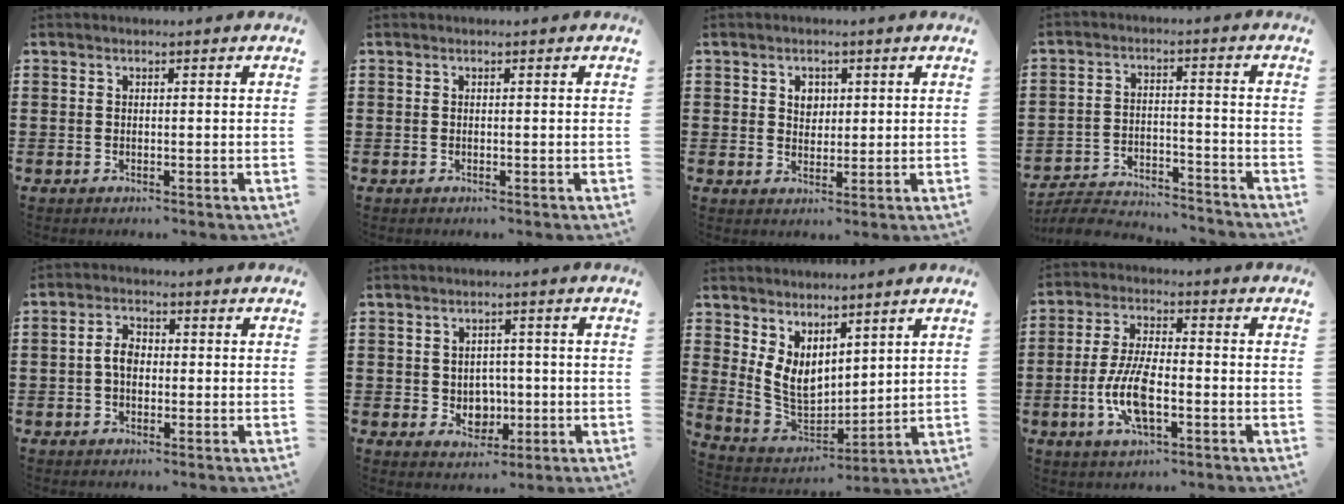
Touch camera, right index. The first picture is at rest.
{"total": 0.0}
{"total": 2.6, "force": [1.0, 2.1, 1.3], "torque": [-0.024, 0.006, 0.016]}
{"total": 5.3, "force": [-5.2, 0.8, 0.9], "torque": [-0.029, 0.006, -0.106]}
{"total": 3.6, "force": [-0.4, 2.3, 2.8], "torque": [-0.062, 0.004, -0.011]}
{"total": 4.0, "force": [-0.2, 3.5, 1.9], "torque": [-0.031, 0.002, -0.009]}
{"total": 5.8, "force": [3.3, 3.8, 3.0], "torque": [-0.092, -0.019, 0.059]}
{"total": 9.1, "force": [-2.6, 3.4, 8.0], "torque": [-0.181, -0.012, -0.051]}